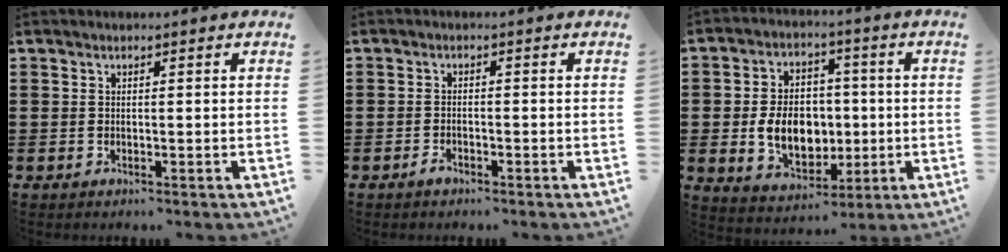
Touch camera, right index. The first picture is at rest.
{"total": 1.3, "force": [-0.9, 0.5, 0.7], "torque": [-0.014, -0.003, -0.017]}
{"total": 9.3, "force": [-0.8, 6.9, 6.2], "torque": [-0.111, 0.006, -0.014]}